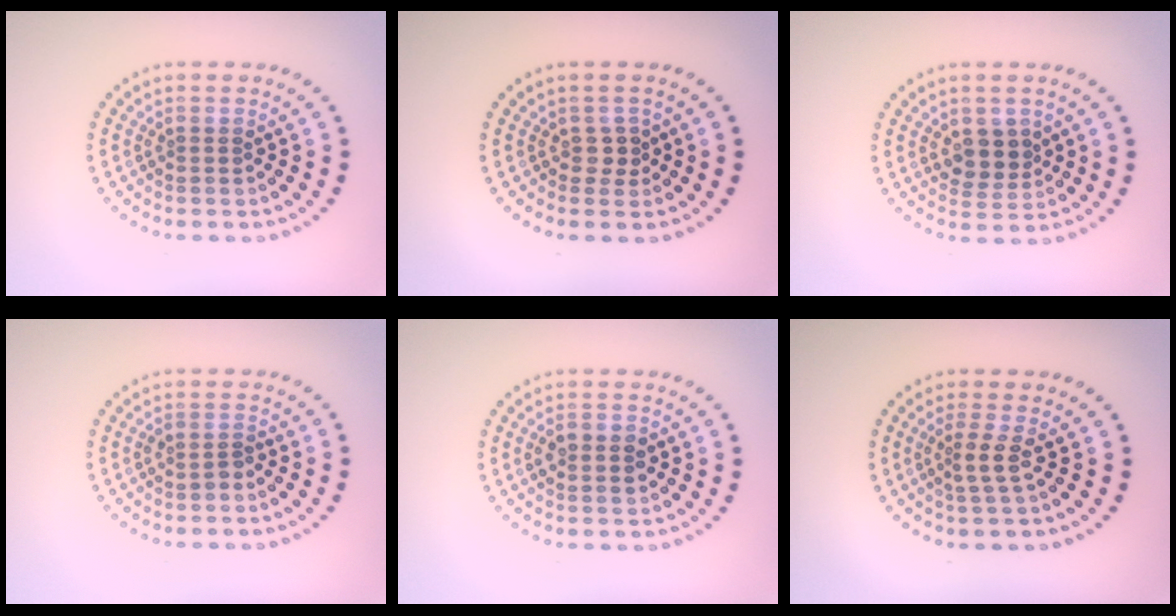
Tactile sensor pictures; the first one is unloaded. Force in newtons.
{"total": 0.9, "press": 0.8, "slide": 0.5}
{"total": 2.6, "press": 2.4, "slide": 1.1}
{"total": 1.1, "press": 0.8, "slide": 0.7}
{"total": 2.0, "press": 2.0, "slide": 0.1}
{"total": 1.7, "press": 1.3, "slide": 1.2}